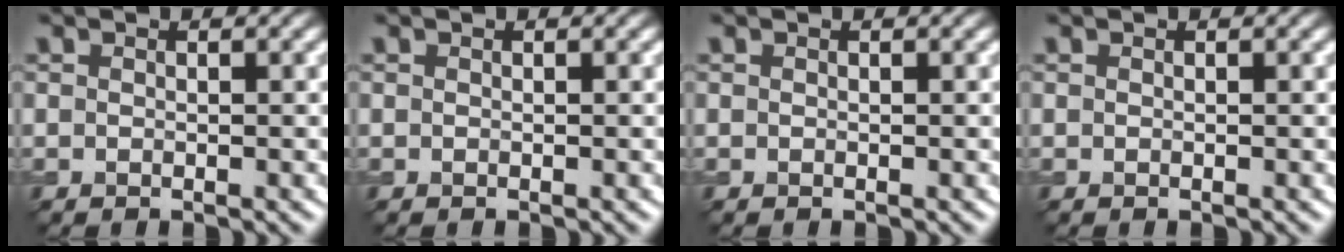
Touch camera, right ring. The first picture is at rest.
{"total": 0.0}
{"total": 0.0}
{"total": 0.0}